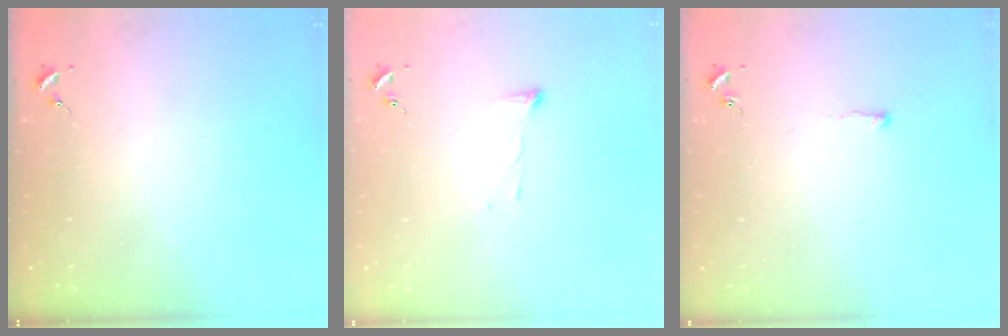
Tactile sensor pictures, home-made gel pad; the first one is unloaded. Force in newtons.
{"total": 3.6, "press": 3.6, "slide": 0.6}
{"total": 1.9, "press": 1.8, "slide": 0.3}